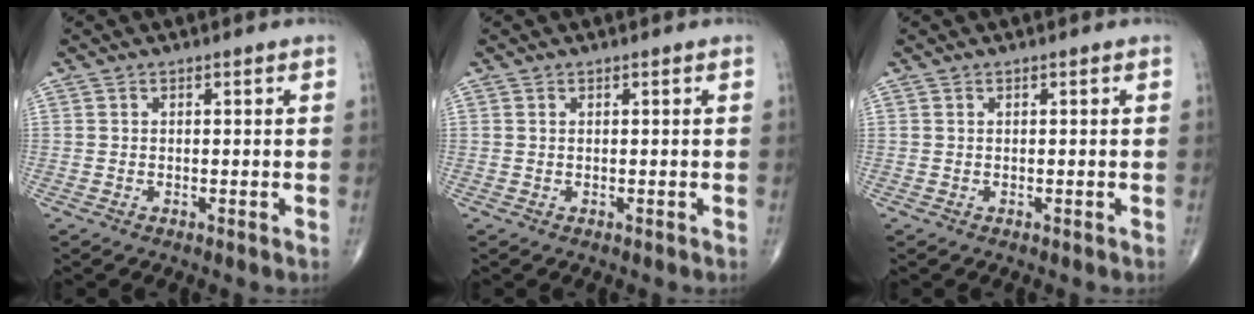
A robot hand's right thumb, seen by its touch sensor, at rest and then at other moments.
{"total": 0.0}
{"total": 0.0}